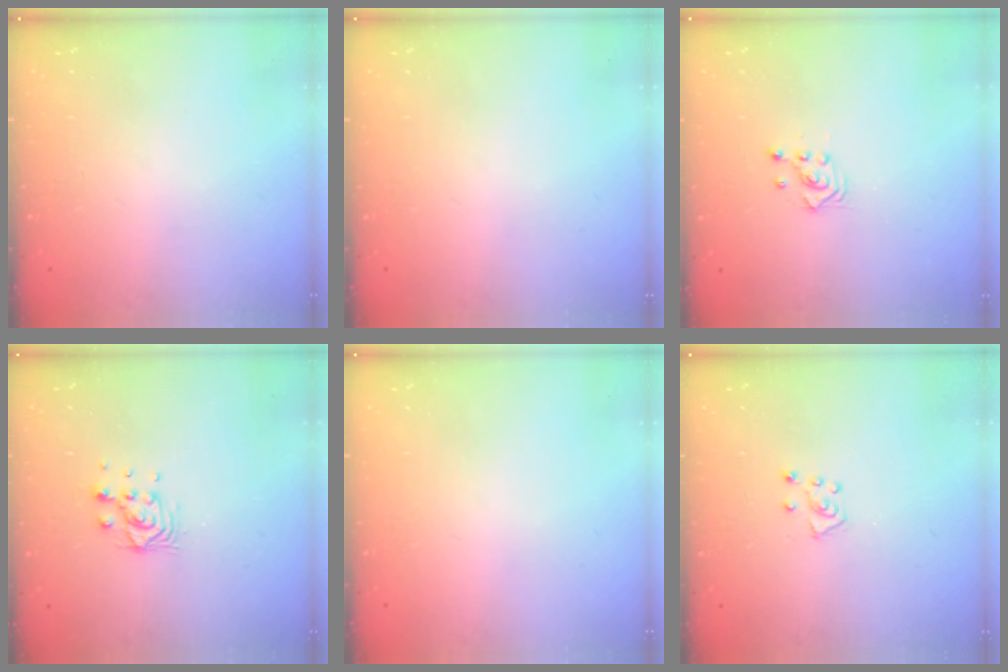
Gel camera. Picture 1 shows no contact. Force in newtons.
{"total": 0.0}
{"total": 2.5, "press": 2.5, "slide": 0.3}
{"total": 6.9, "press": 6.9, "slide": 0.4}
{"total": 0.0}
{"total": 5.3, "press": 5.3, "slide": 0.4}